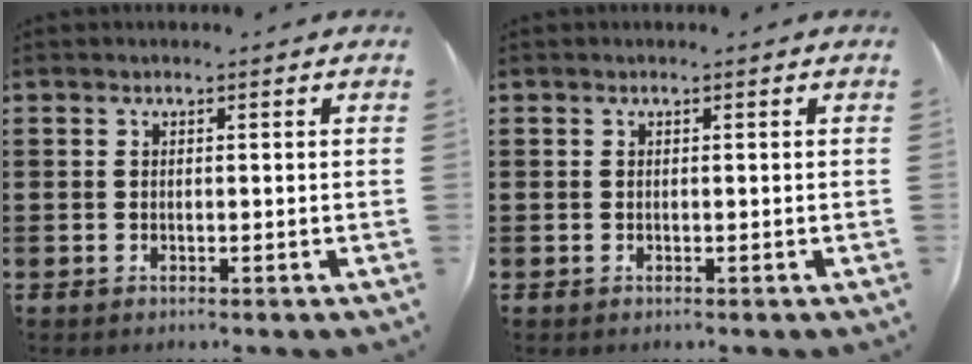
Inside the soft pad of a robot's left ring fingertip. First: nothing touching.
{"total": 0.0}